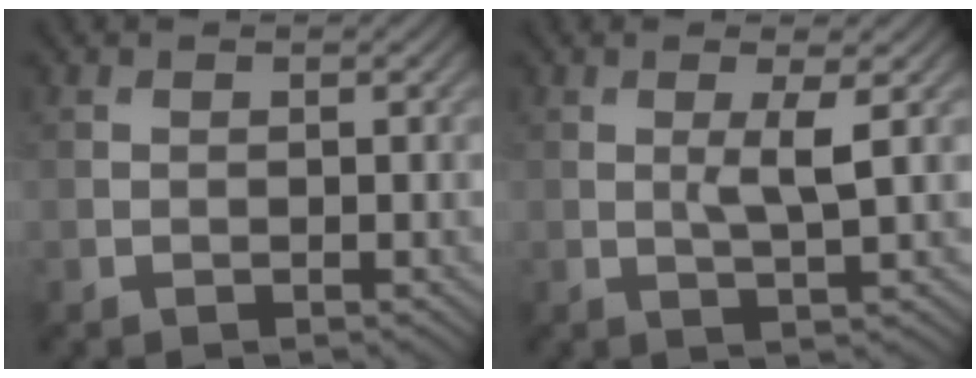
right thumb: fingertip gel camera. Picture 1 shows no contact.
{"total": 3.2, "force": [0.6, 0.2, 3.2], "torque": [-0.064, 0.001, 0.011]}